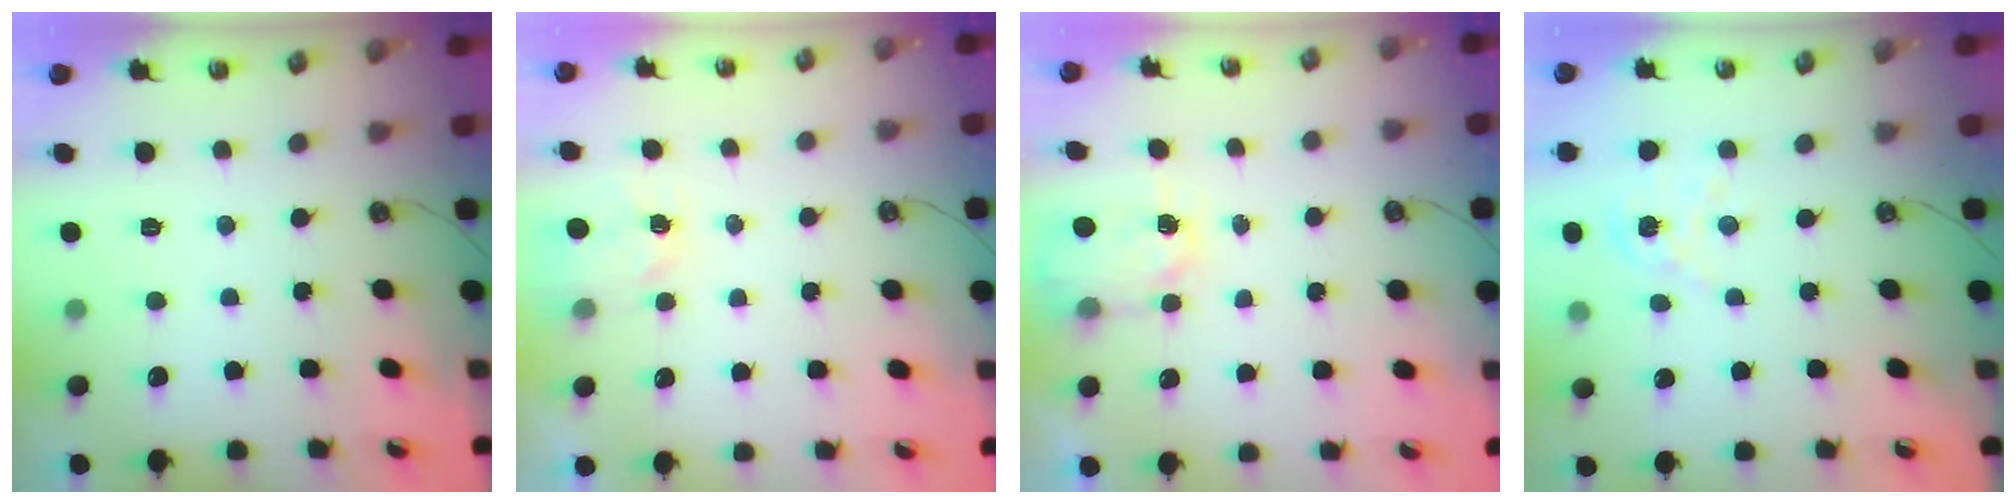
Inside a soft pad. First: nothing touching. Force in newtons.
{"total": 3.0, "press": 3.0, "slide": 0.3}
{"total": 3.2, "press": 3.1, "slide": 0.5}
{"total": 2.8, "press": 2.7, "slide": 0.3}